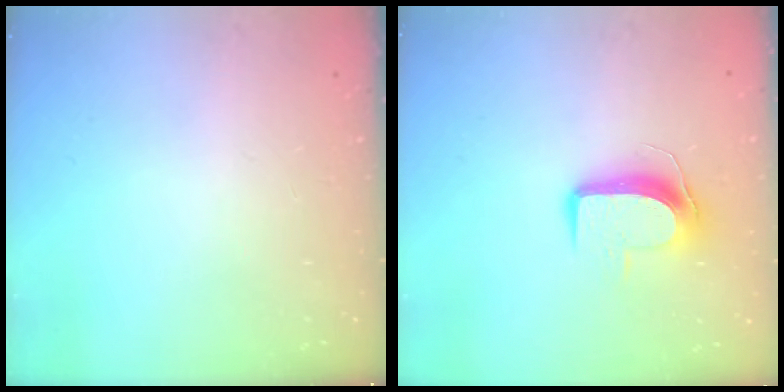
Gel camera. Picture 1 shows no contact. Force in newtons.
{"total": 9.3, "press": 9.2, "slide": 0.9}